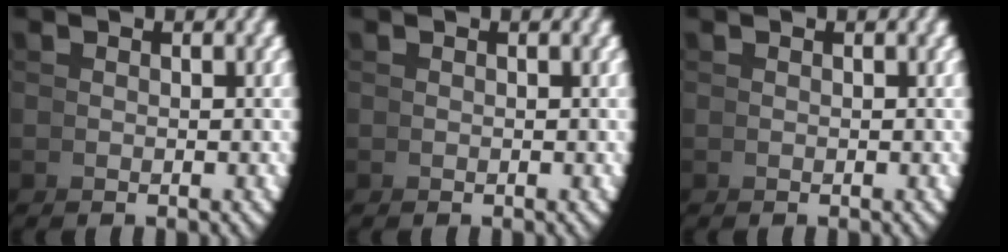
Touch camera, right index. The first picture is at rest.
{"total": 0.0}
{"total": 0.0}